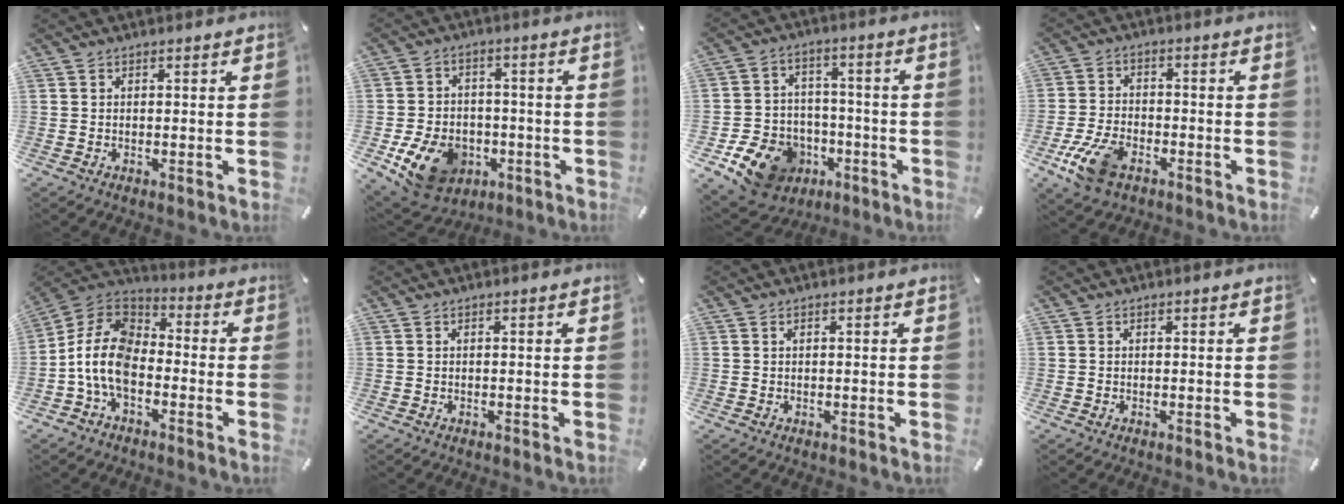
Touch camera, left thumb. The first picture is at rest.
{"total": 12.5, "force": [-5.0, 9.5, 6.4], "torque": [-0.125, 0.028, -0.084]}
{"total": 13.0, "force": [-6.5, 10.2, 4.5], "torque": [-0.068, 0.049, -0.104]}
{"total": 10.0, "force": [-5.1, 6.5, 5.6], "torque": [-0.116, 0.025, -0.090]}
{"total": 12.1, "force": [-4.9, 7.8, 7.8], "torque": [-0.185, 0.015, -0.099]}
{"total": 0.0}
{"total": 0.0}
{"total": 0.0}